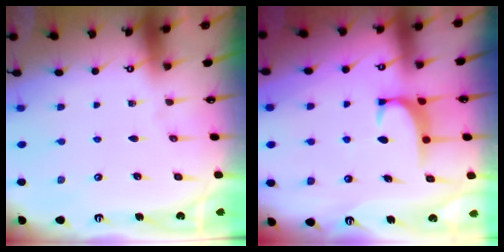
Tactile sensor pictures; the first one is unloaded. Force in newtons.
{"total": 1.8, "press": 1.7, "slide": 0.5}